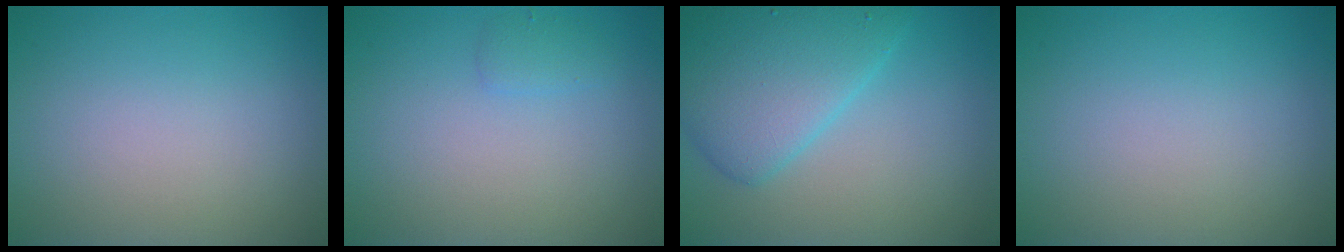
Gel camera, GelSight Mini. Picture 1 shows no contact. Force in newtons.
{"total": 1.0, "press": 0.9, "slide": 0.1}
{"total": 6.0, "press": 6.0, "slide": 0.2}
{"total": 0.0}